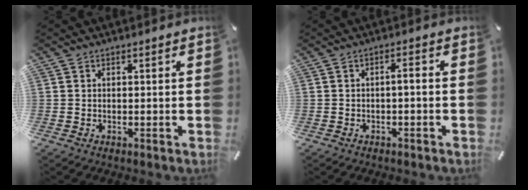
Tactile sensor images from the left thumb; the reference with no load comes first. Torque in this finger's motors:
{"motor_torque": [0.15, 0.28, 0.15, 0.07, 0.00]}